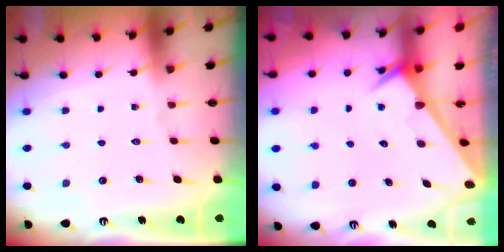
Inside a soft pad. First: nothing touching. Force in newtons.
{"total": 2.5, "press": 2.5, "slide": 0.1}